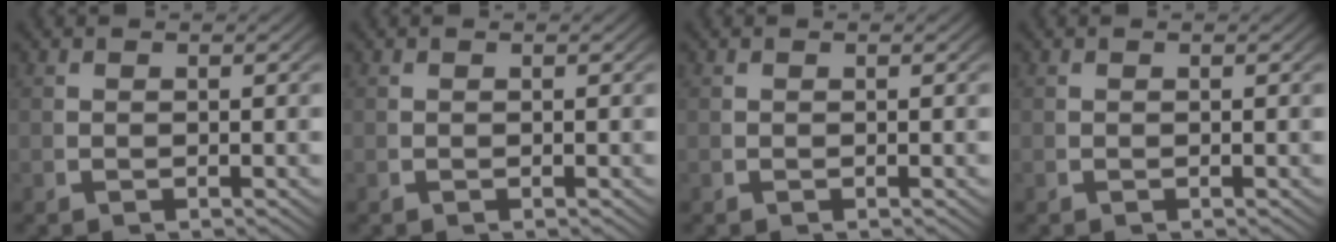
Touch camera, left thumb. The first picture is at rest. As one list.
[{"total": 0.0}, {"total": 0.0}, {"total": 0.0}]